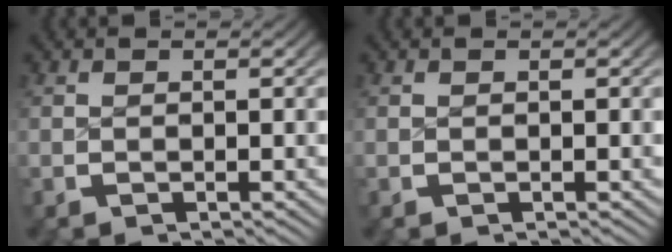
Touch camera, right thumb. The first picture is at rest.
{"total": 0.0}